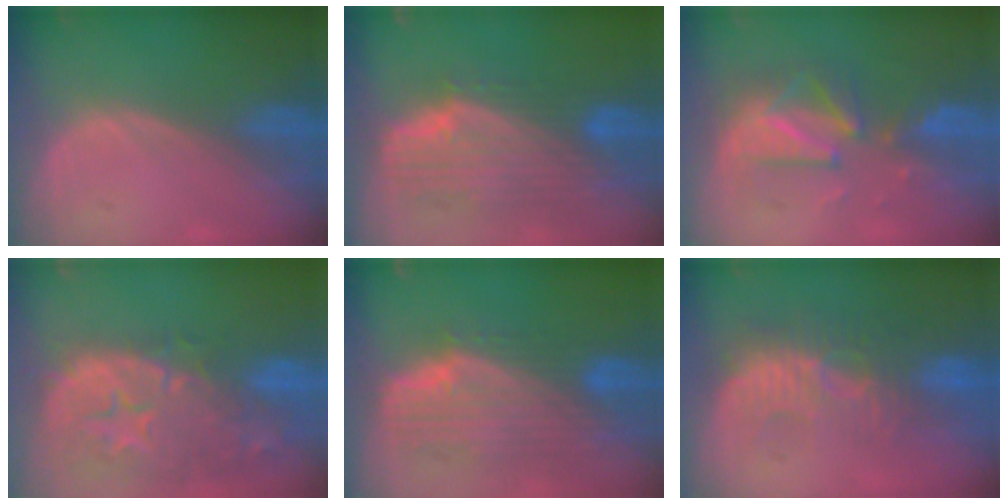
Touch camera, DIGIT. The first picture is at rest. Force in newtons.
{"total": 10.8, "press": 9.3, "slide": 5.5}
{"total": 8.2, "press": 8.2, "slide": 0.7}
{"total": 15.2, "press": 12.0, "slide": 9.3}
{"total": 10.8, "press": 9.3, "slide": 5.5}
{"total": 9.3, "press": 8.9, "slide": 2.8}